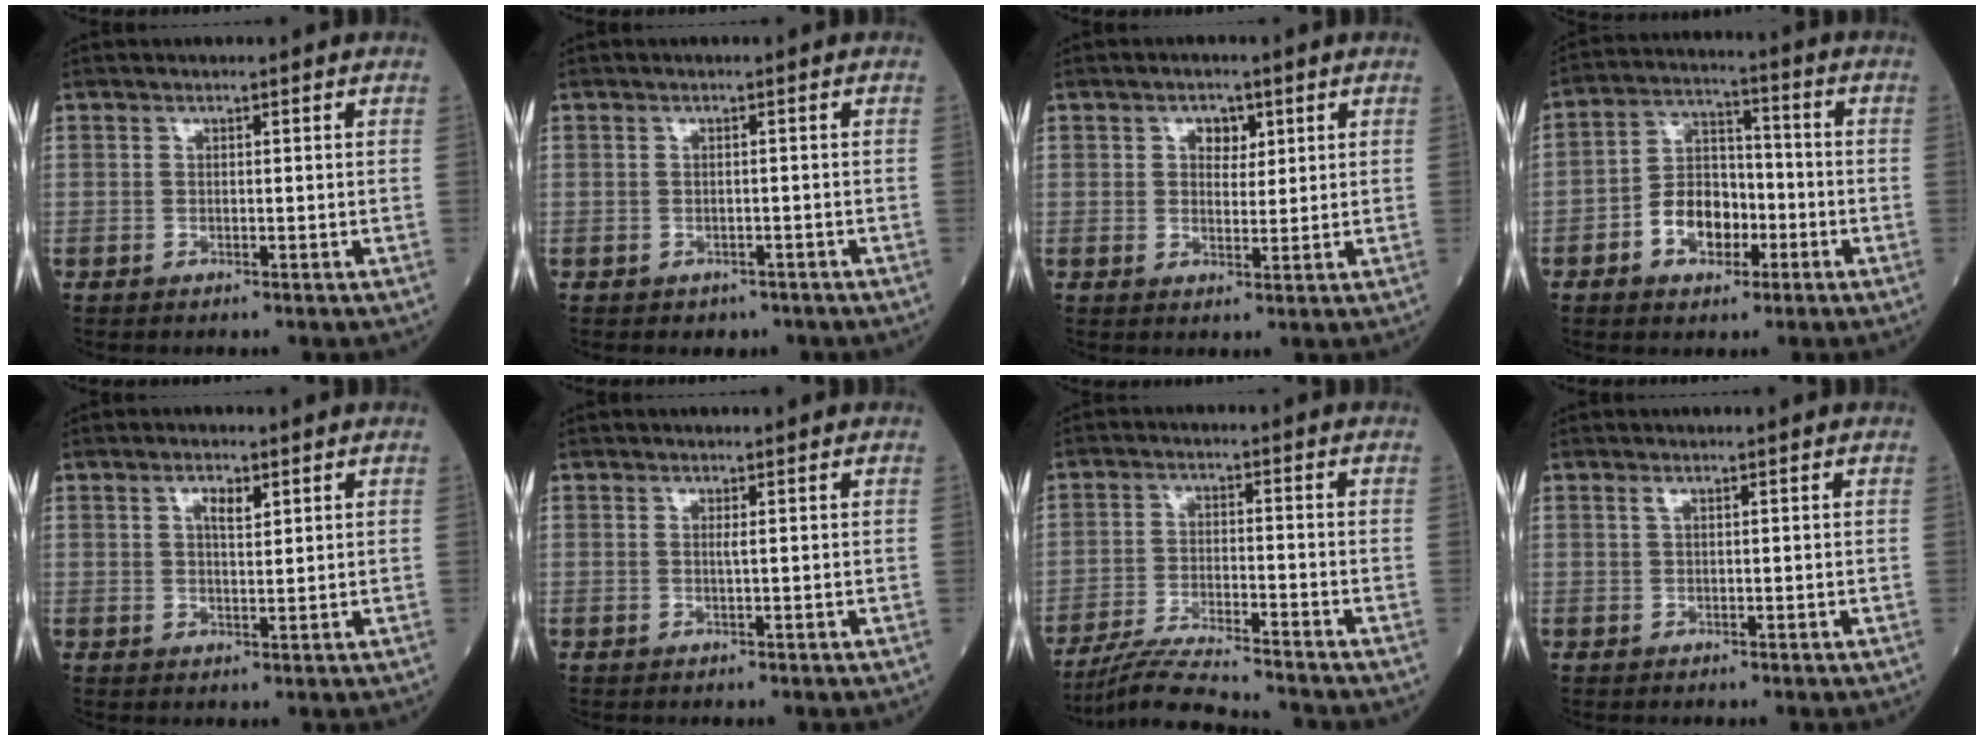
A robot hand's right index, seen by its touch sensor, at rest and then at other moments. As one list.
[{"total": 1.9, "force": [-1.3, 1.3, 0.3], "torque": [-0.005, 0.004, -0.014]}, {"total": 3.1, "force": [1.4, 2.0, 1.9], "torque": [-0.025, 0.005, 0.021]}, {"total": 8.6, "force": [-3.3, 5.4, 5.8], "torque": [-0.115, 0.023, -0.059]}, {"total": 2.7, "force": [1.3, 0.8, 2.2], "torque": [-0.039, -0.001, 0.022]}, {"total": 0.5, "force": [0.1, -0.2, 0.5], "torque": [-0.014, -0.003, 0.004]}, {"total": 11.0, "force": [-10.3, -0.7, 3.9], "torque": [-0.065, -0.016, -0.178]}, {"total": 0.6, "force": [0.3, 0.0, 0.5], "torque": [-0.016, 0.005, 0.006]}]